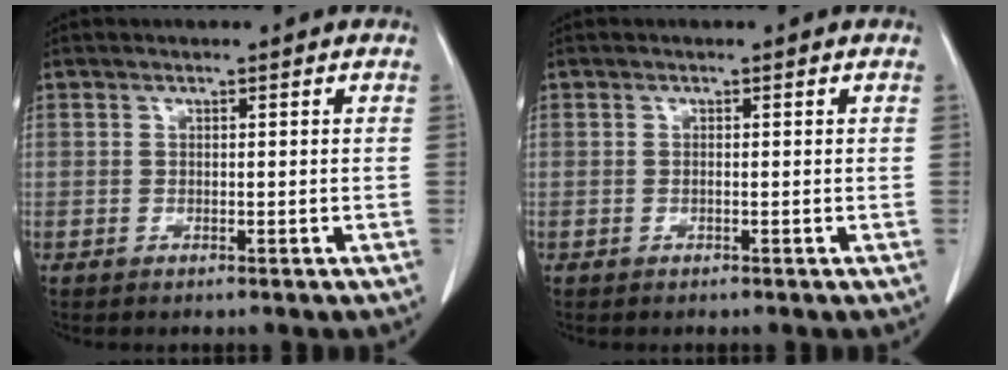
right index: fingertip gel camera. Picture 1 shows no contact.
{"total": 0.0}